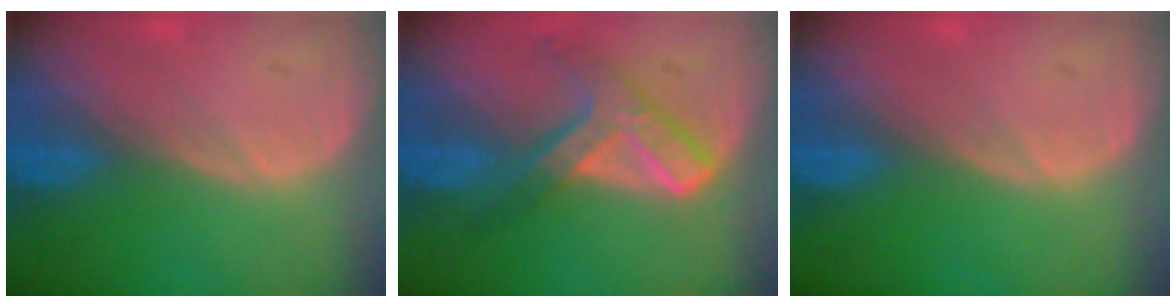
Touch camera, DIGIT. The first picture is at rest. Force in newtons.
{"total": 7.2, "press": 6.1, "slide": 3.8}
{"total": 0.0}